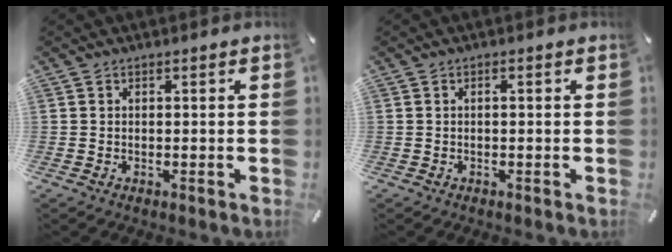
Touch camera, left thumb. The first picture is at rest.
{"total": 1.0, "force": [-0.1, 0.2, 1.0], "torque": [-0.018, -0.001, -0.001]}